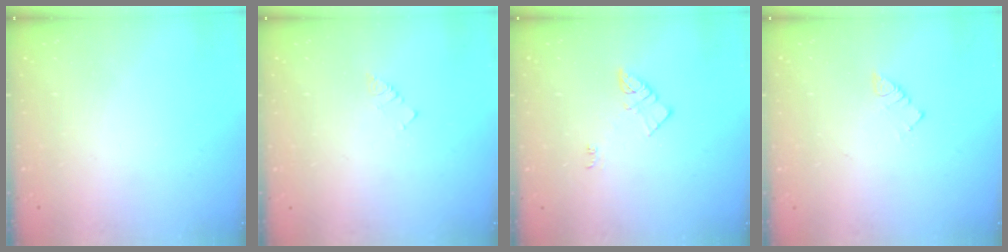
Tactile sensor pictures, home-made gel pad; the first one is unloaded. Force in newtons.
{"total": 2.9, "press": 2.9, "slide": 0.4}
{"total": 6.5, "press": 6.5, "slide": 0.8}
{"total": 2.8, "press": 2.8, "slide": 0.5}